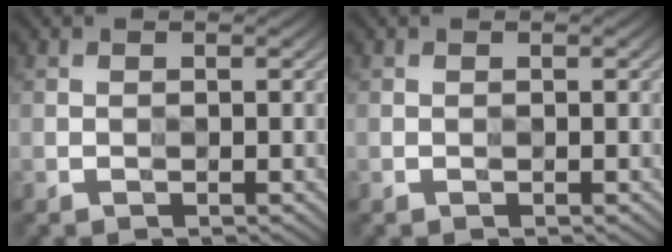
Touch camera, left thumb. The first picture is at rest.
{"total": 0.0}